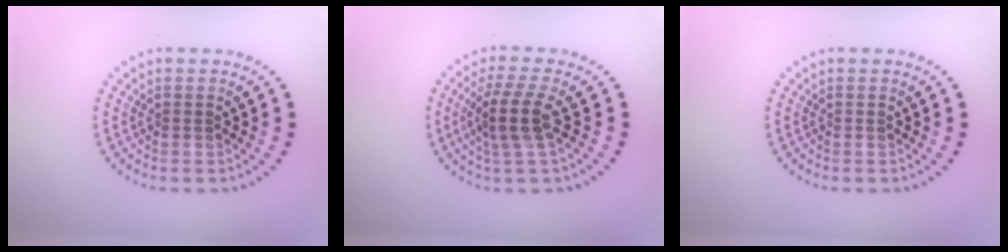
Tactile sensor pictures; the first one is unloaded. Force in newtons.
{"total": 3.5, "press": 2.7, "slide": 2.2}
{"total": 0.0}